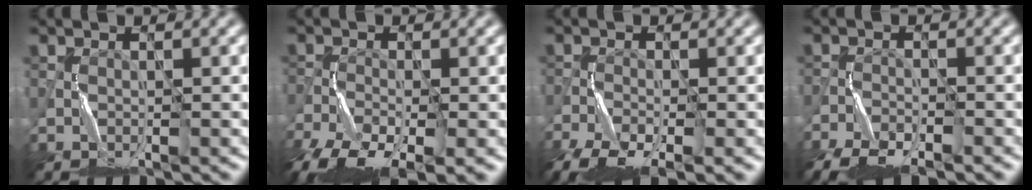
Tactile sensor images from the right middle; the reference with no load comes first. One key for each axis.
{"total": 9.1, "fx": -5.9, "fy": 3.5, "fz": 6.0, "tx": -0.129, "ty": -0.036, "tz": -0.113}
{"total": 7.4, "fx": -5.1, "fy": 2.6, "fz": 4.8, "tx": -0.101, "ty": -0.033, "tz": -0.098}
{"total": 6.3, "fx": -5.1, "fy": 1.9, "fz": 3.1, "tx": -0.064, "ty": -0.023, "tz": -0.096}